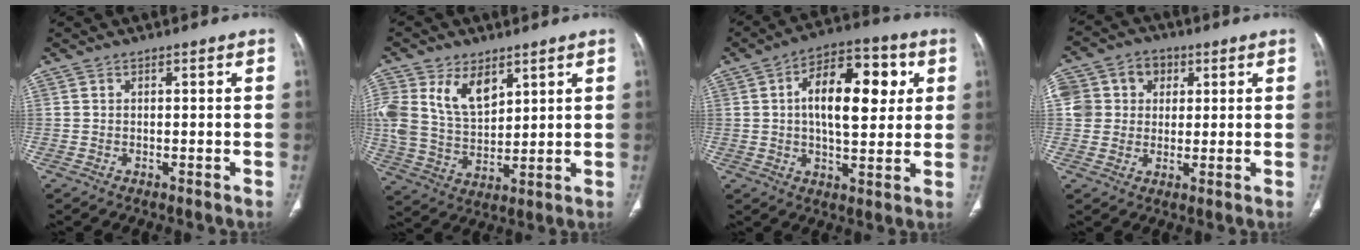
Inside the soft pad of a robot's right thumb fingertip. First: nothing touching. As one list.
[{"total": 13.9, "force": [6.4, 8.5, 8.9], "torque": [-0.168, -0.023, 0.138]}, {"total": 15.8, "force": [3.4, 7.8, 13.3], "torque": [-0.179, 0.011, 0.047]}, {"total": 11.3, "force": [2.8, 10.0, 4.4], "torque": [-0.063, 0.022, 0.047]}]